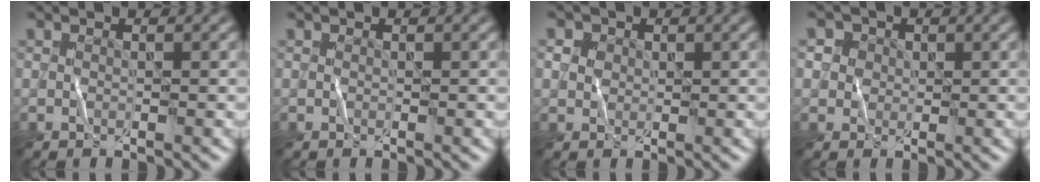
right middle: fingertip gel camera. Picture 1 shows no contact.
{"total": 0.0}
{"total": 1.7, "force": [0.8, 1.5, 0.4], "torque": [-0.012, 0.009, 0.001]}
{"total": 2.4, "force": [1.2, 2.1, 0.4], "torque": [-0.006, 0.007, -0.001]}